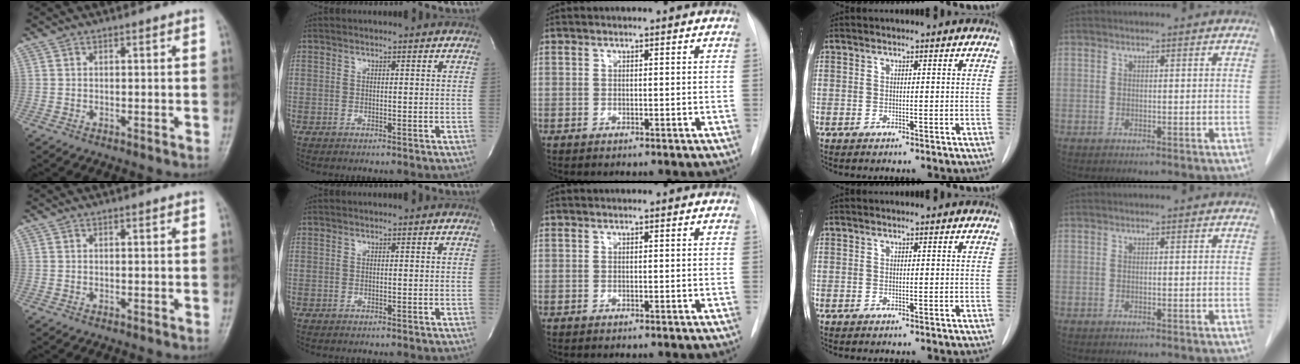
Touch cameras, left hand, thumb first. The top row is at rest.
{}